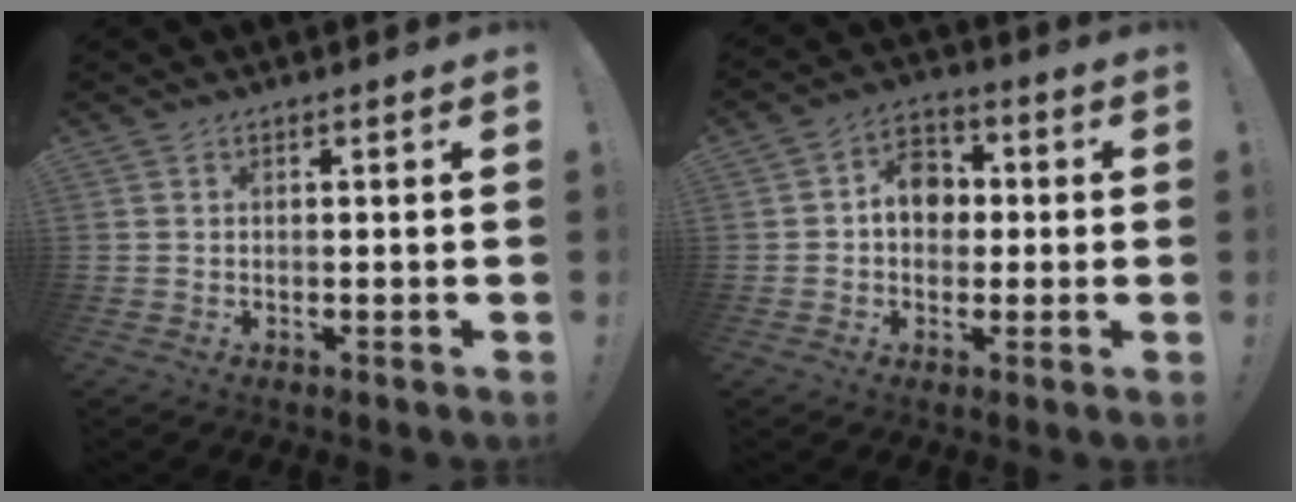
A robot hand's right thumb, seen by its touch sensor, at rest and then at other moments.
{"total": 9.6, "force": [0.6, 7.8, 5.4], "torque": [-0.078, 0.013, 0.017]}